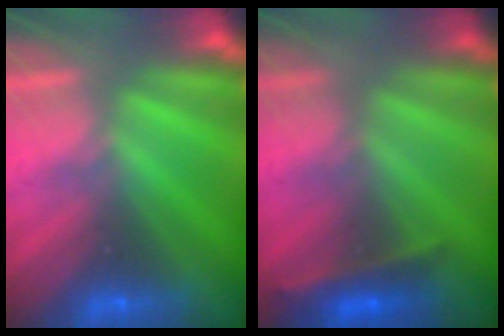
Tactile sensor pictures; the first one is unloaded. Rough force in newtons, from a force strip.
{"total": 2.4}